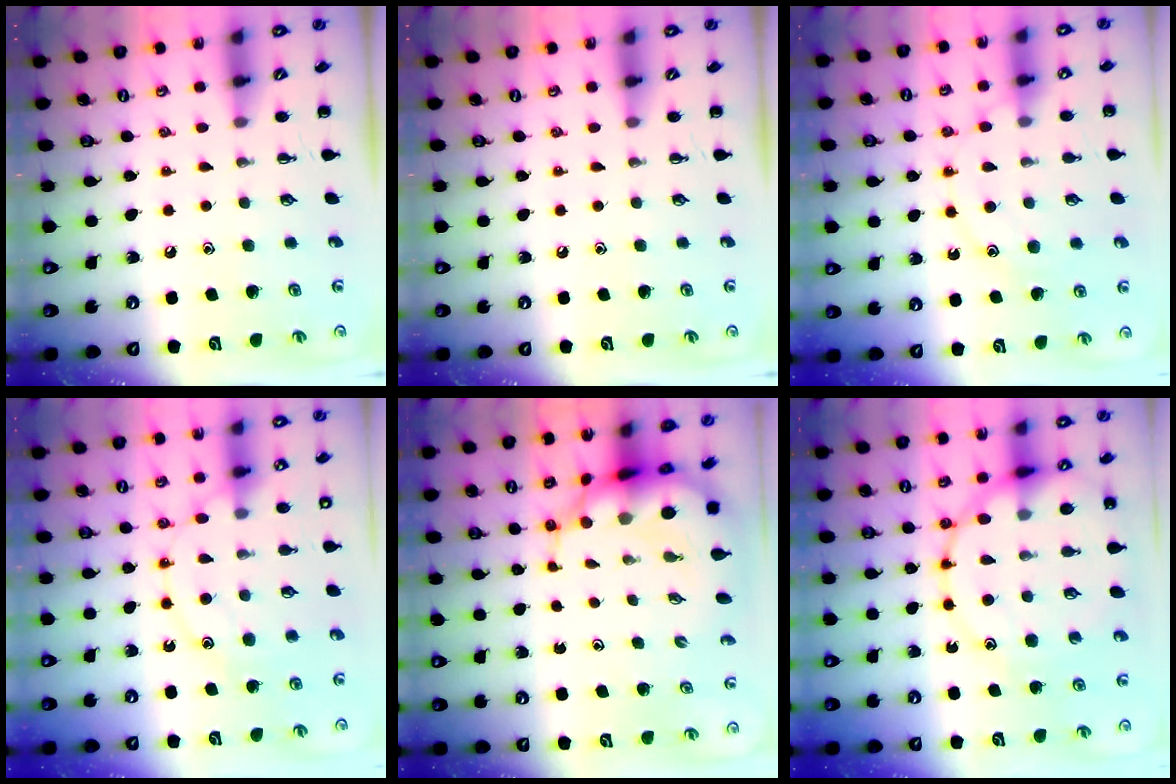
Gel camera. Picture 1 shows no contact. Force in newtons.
{"total": 0.0}
{"total": 12.4, "press": 12.4, "slide": 0.6}
{"total": 13.9, "press": 13.9, "slide": 0.8}
{"total": 9.2, "press": 8.8, "slide": 2.7}
{"total": 21.0, "press": 20.8, "slide": 2.9}